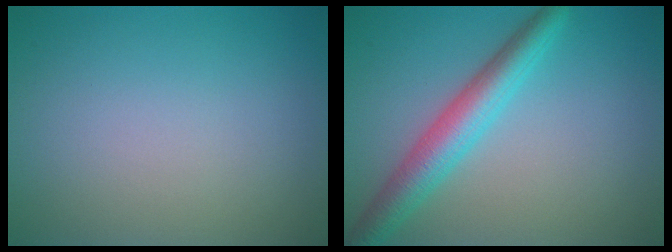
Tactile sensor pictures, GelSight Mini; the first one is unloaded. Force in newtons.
{"total": 4.7, "press": 4.7, "slide": 0.2}